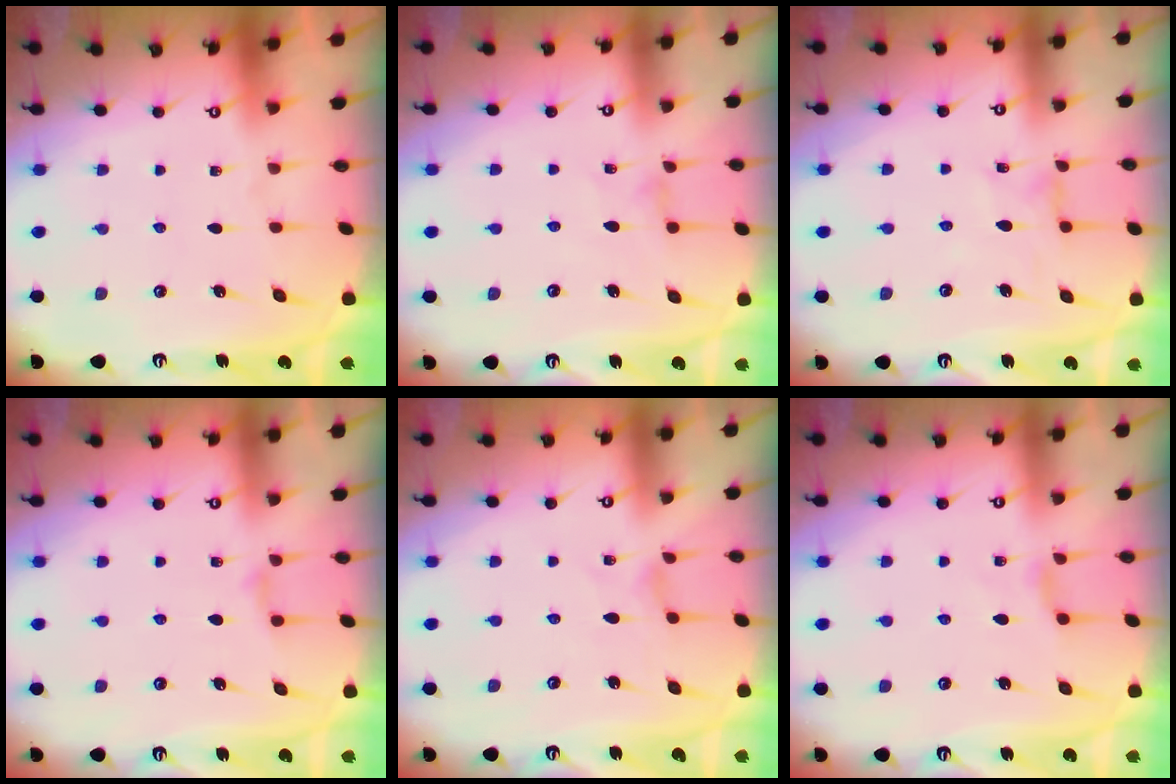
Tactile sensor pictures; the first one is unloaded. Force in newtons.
{"total": 0.9, "press": 0.8, "slide": 0.4}
{"total": 1.0, "press": 1.0, "slide": 0.3}
{"total": 4.5, "press": 4.5, "slide": 0.4}
{"total": 0.0}
{"total": 2.9, "press": 2.9, "slide": 0.5}